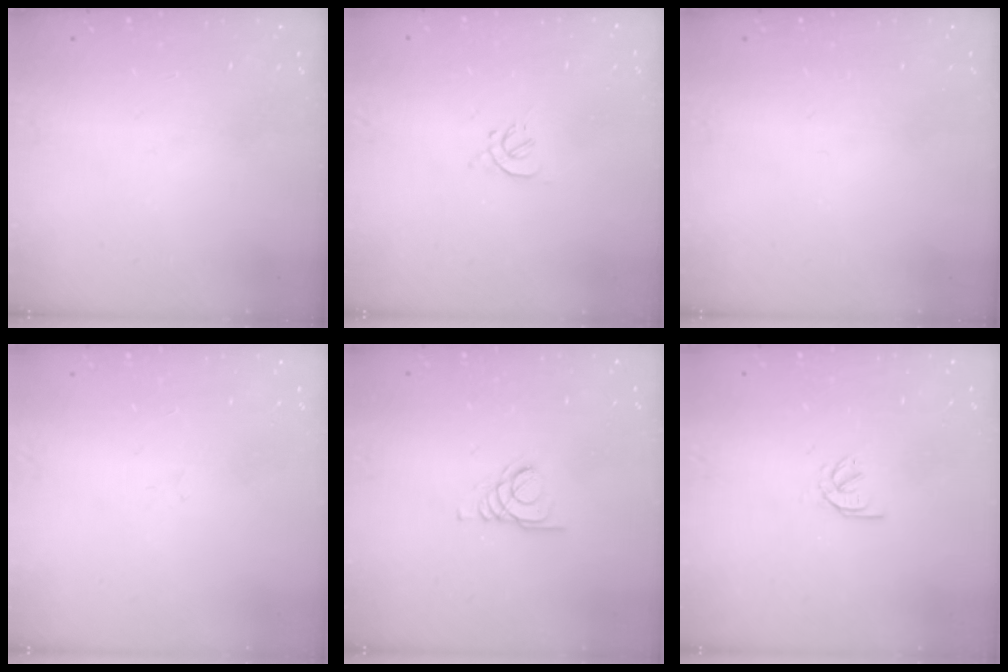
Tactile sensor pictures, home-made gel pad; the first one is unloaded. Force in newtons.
{"total": 1.7, "press": 1.7, "slide": 0.5}
{"total": 0.0}
{"total": 0.0}
{"total": 1.6, "press": 1.6, "slide": 0.2}
{"total": 2.6, "press": 2.5, "slide": 0.6}